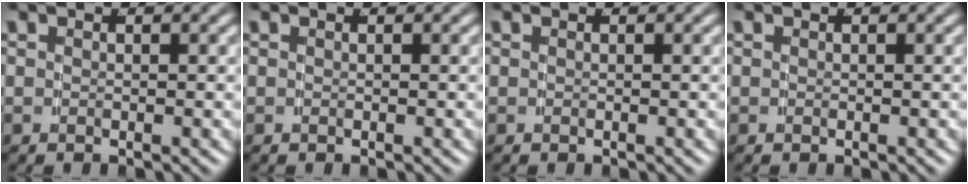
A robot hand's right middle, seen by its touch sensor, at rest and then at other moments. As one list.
[{"total": 0.0}, {"total": 0.0}, {"total": 0.0}]